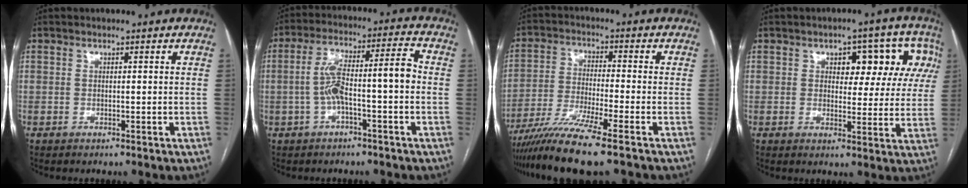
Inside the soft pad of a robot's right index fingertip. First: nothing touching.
{"total": 9.4, "force": [-1.3, 1.6, 9.2], "torque": [-0.164, 0.043, -0.020]}
{"total": 10.6, "force": [-7.9, -1.3, 6.9], "torque": [-0.130, -0.032, -0.143]}
{"total": 10.2, "force": [3.6, 5.4, 7.9], "torque": [-0.076, 0.035, 0.044]}